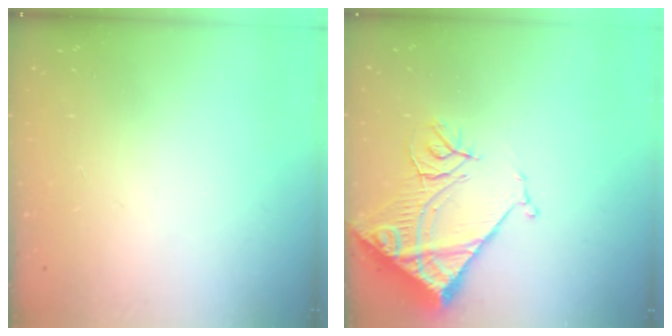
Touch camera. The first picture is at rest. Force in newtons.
{"total": 15.3, "press": 15.2, "slide": 1.8}